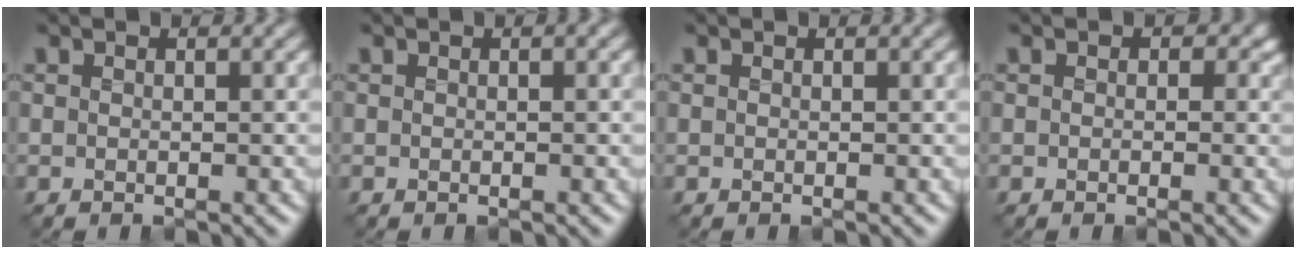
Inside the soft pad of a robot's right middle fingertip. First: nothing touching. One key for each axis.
{"total": 0.0}
{"total": 0.0}
{"total": 2.1, "fx": 0.7, "fy": 1.7, "fz": 1.1, "tx": -0.025, "ty": 0.002, "tz": 0.002}